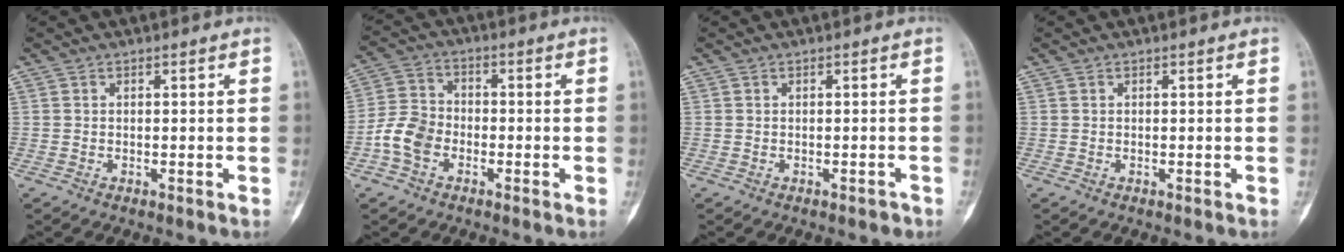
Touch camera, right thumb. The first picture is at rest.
{"total": 7.4, "force": [-2.8, 5.3, 4.3], "torque": [-0.077, 0.022, -0.062]}
{"total": 0.9, "force": [-0.6, 0.5, 0.4], "torque": [-0.008, 0.007, -0.006]}
{"total": 0.0}